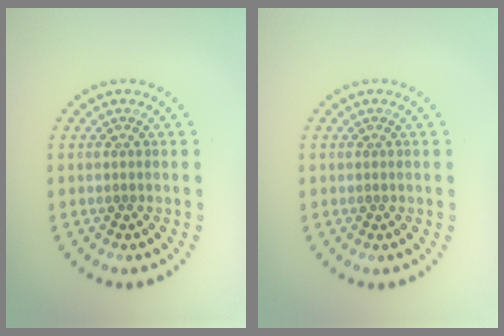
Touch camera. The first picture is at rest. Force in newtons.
{"total": 0.0}